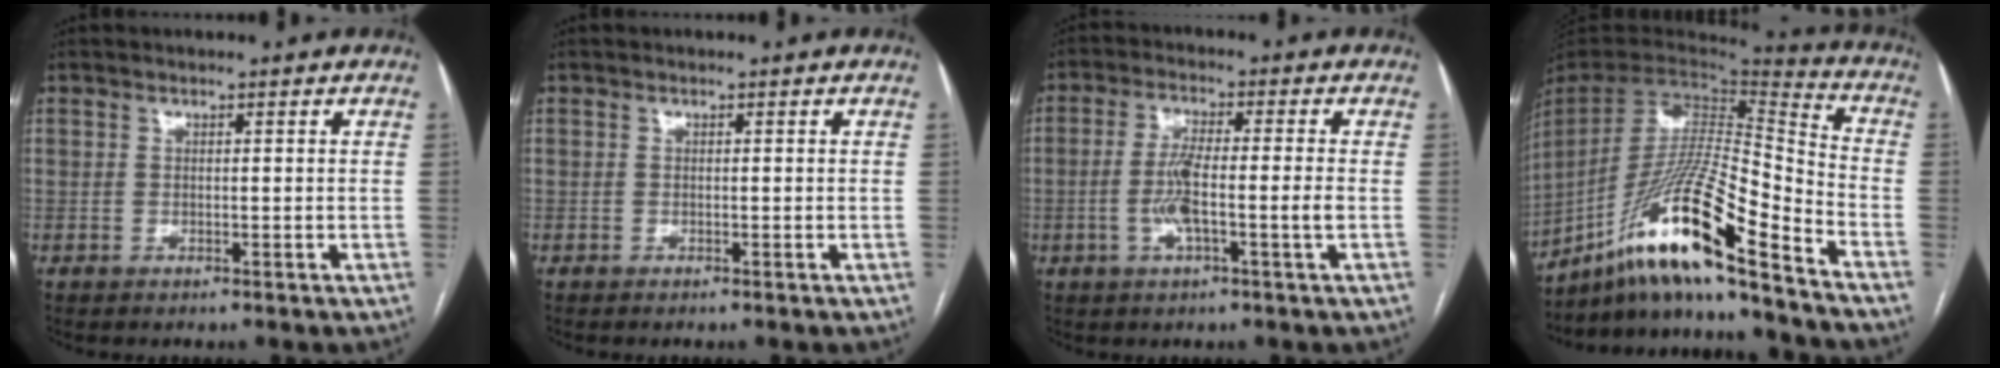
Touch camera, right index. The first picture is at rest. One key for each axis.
{"total": 0.0}
{"total": 6.6, "fx": -1.5, "fy": 0.2, "fz": 6.4, "tx": -0.127, "ty": 0.005, "tz": -0.028}
{"total": 20.6, "fx": -14.9, "fy": 0.2, "fz": 14.3, "tx": -0.295, "ty": -0.009, "tz": -0.276}